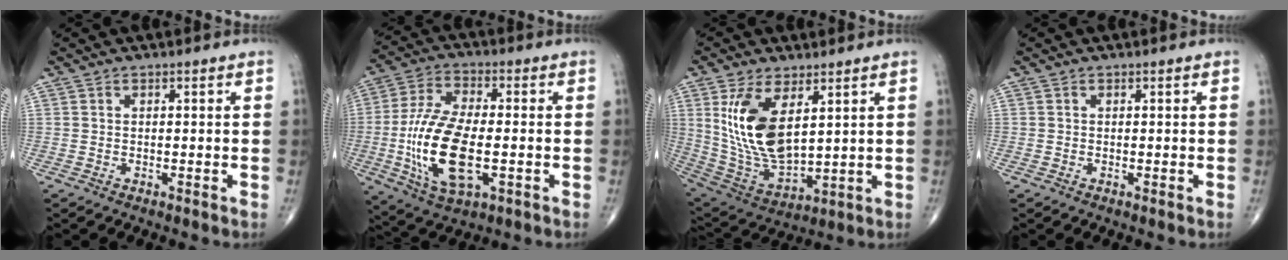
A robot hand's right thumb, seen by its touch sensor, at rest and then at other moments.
{"total": 17.7, "force": [-3.2, 8.0, 15.5], "torque": [-0.312, 0.010, -0.055]}
{"total": 15.7, "force": [4.9, 7.7, 12.8], "torque": [-0.239, -0.024, 0.116]}
{"total": 0.0}